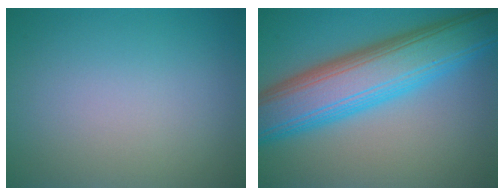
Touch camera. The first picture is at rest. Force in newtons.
{"total": 10.6, "press": 10.6, "slide": 0.4}